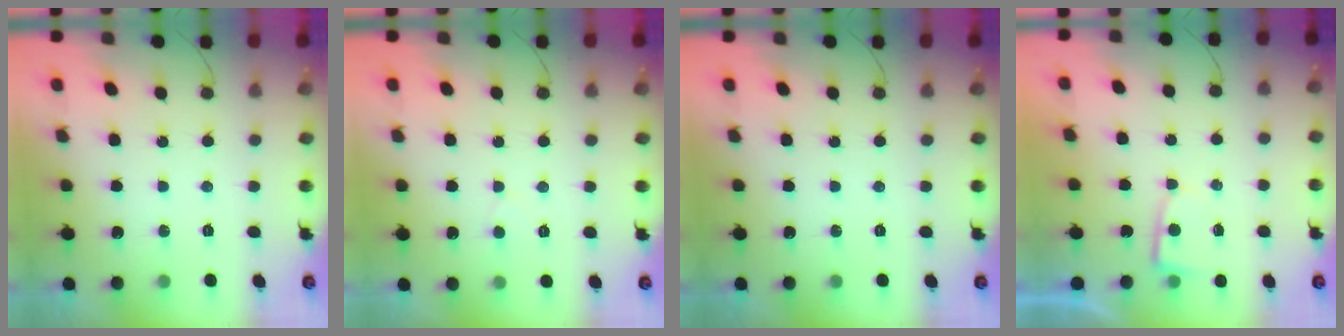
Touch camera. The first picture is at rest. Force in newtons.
{"total": 2.9, "press": 2.9, "slide": 0.3}
{"total": 0.0}
{"total": 2.8, "press": 2.7, "slide": 0.4}